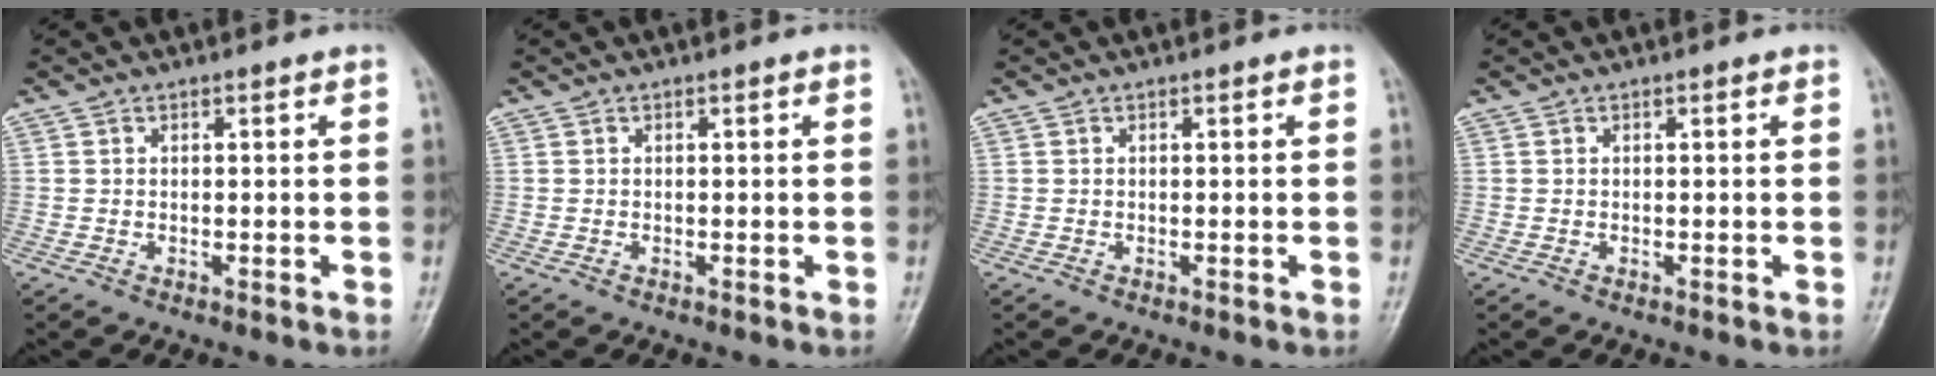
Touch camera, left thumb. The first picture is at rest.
{"total": 0.0}
{"total": 0.0}
{"total": 0.0}